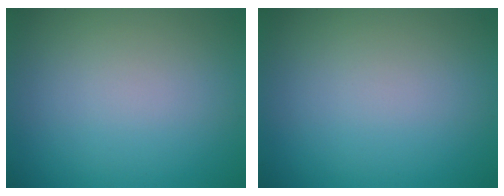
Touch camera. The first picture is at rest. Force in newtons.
{"total": 0.0}